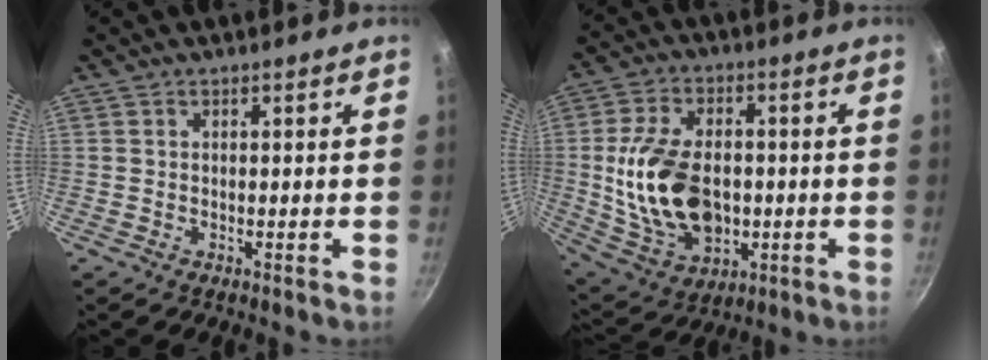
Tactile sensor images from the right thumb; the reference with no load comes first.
{"total": 18.6, "force": [-1.1, 12.1, 14.0], "torque": [-0.250, 0.009, -0.005]}